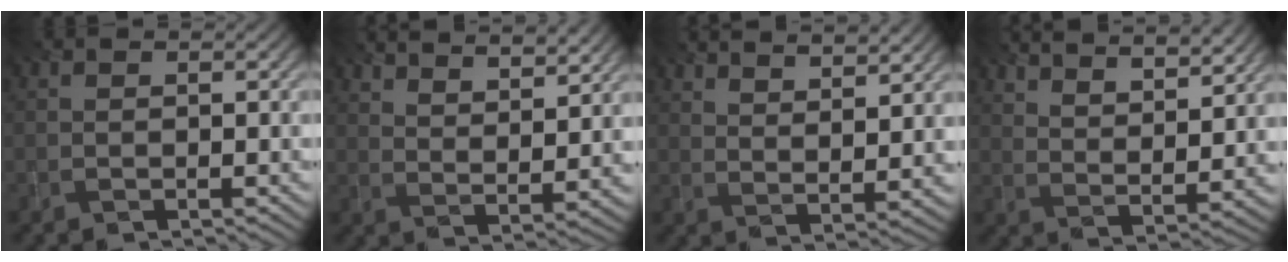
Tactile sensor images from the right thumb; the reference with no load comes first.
{"total": 9.2, "force": [7.4, 2.2, 5.1], "torque": [-0.082, -0.021, 0.111]}
{"total": 8.0, "force": [6.4, 1.7, 4.5], "torque": [-0.069, -0.017, 0.100]}
{"total": 10.2, "force": [8.1, 2.6, 5.6], "torque": [-0.098, -0.020, 0.120]}